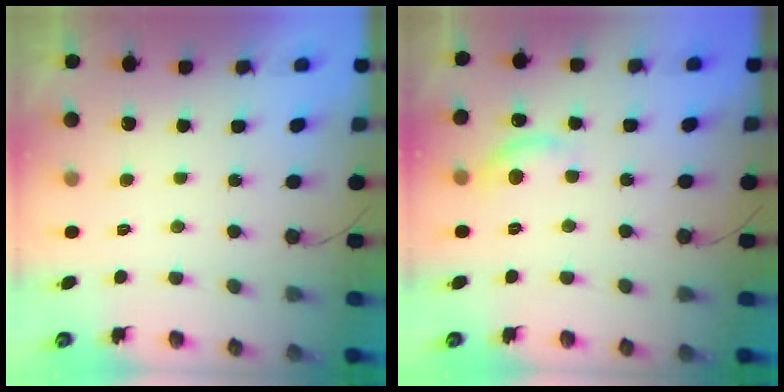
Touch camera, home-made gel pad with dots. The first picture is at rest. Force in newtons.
{"total": 9.1, "press": 9.1, "slide": 0.5}